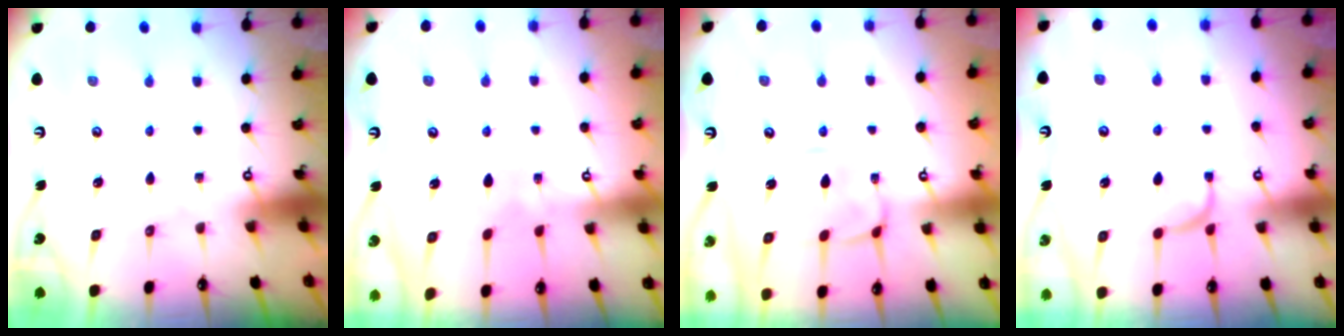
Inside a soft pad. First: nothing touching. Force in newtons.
{"total": 4.1, "press": 4.1, "slide": 0.1}
{"total": 1.4, "press": 1.1, "slide": 0.9}
{"total": 2.4, "press": 2.4, "slide": 0.4}